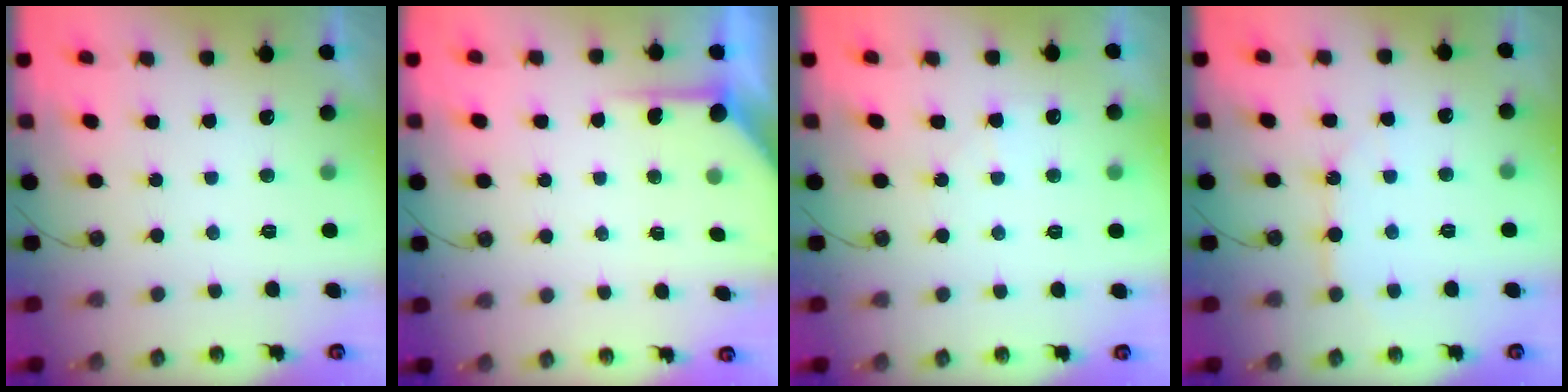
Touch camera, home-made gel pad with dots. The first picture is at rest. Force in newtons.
{"total": 4.2, "press": 4.2, "slide": 0.4}
{"total": 4.8, "press": 4.8, "slide": 0.6}
{"total": 7.4, "press": 7.4, "slide": 0.6}